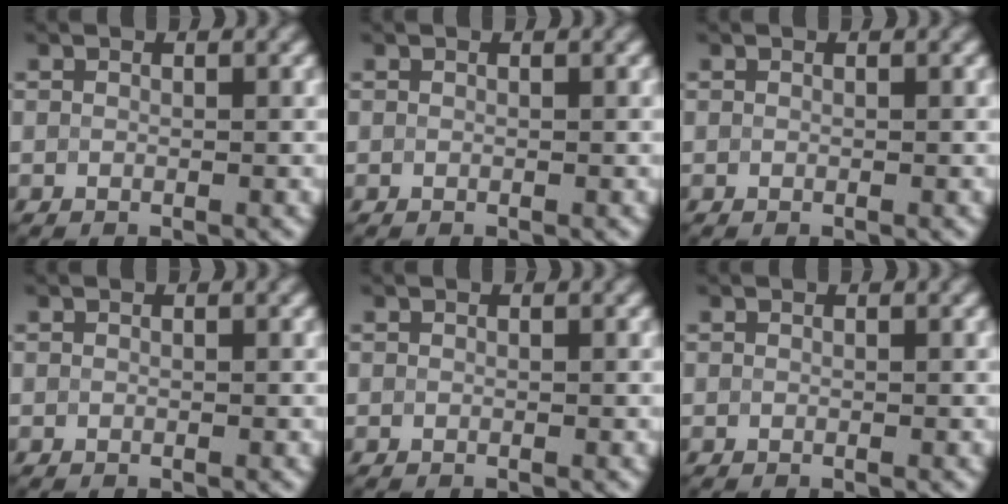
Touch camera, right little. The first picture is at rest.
{"total": 0.0}
{"total": 0.0}
{"total": 0.0}
{"total": 0.0}
{"total": 0.0}